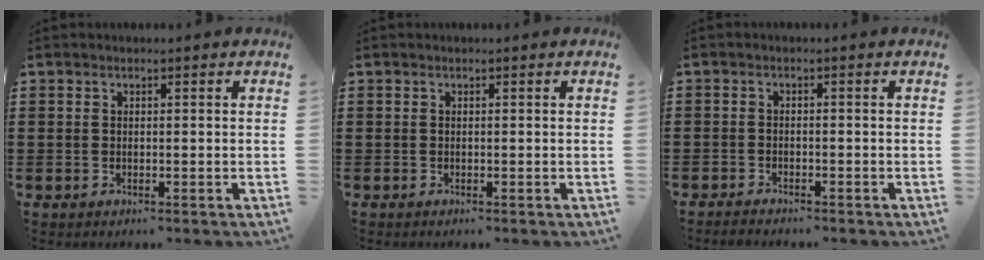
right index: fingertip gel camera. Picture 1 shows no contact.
{"total": 0.0}
{"total": 1.3, "force": [-1.3, 0.2, -0.1], "torque": [-0.003, 0.004, -0.028]}